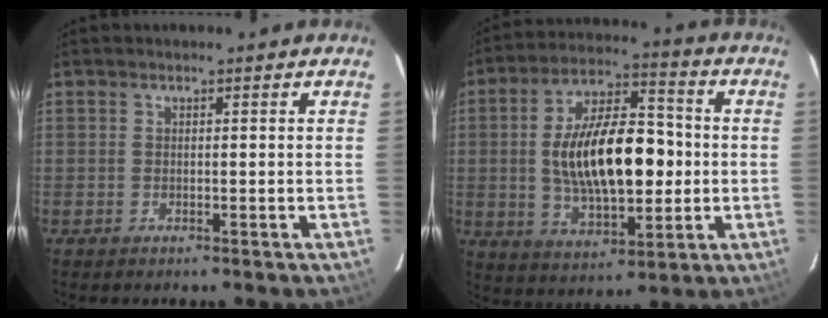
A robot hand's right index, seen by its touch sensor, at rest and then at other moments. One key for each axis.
{"total": 18.4, "fx": -0.4, "fy": 8.6, "fz": 16.3, "tx": -0.291, "ty": 0.014, "tz": 0.001}